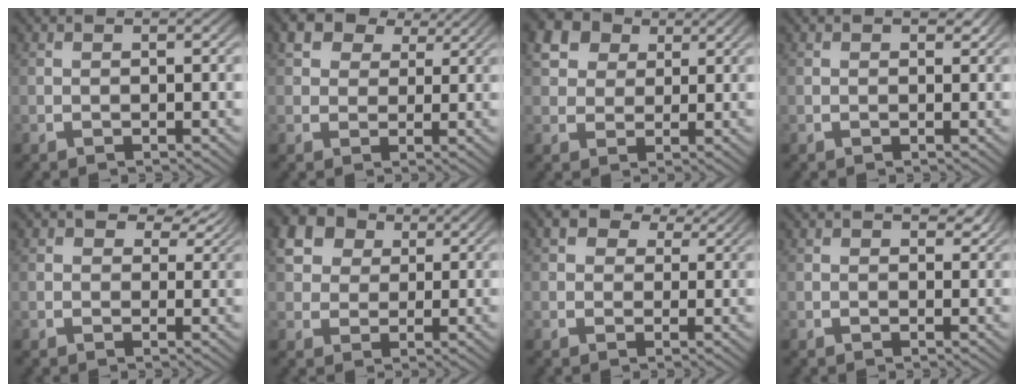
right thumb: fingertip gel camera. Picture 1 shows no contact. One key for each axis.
{"total": 5.8, "fx": 3.4, "fy": 3.8, "fz": 2.8, "tx": -0.053, "ty": 0.001, "tz": 0.056}
{"total": 8.1, "fx": 3.6, "fy": 6.2, "fz": 3.7, "tx": -0.083, "ty": 0.000, "tz": 0.057}
{"total": 0.8, "fx": 0.7, "fy": 0.4, "fz": 0.4, "tx": 0.003, "ty": 0.000, "tz": 0.009}
{"total": 3.4, "fx": 2.0, "fy": 1.9, "fz": 1.9, "tx": -0.020, "ty": 0.005, "tz": 0.028}
{"total": 9.2, "fx": 3.9, "fy": 7.2, "fz": 4.2, "tx": -0.094, "ty": 0.002, "tz": 0.060}
{"total": 4.8, "fx": 3.2, "fy": 2.7, "fz": 2.2, "tx": -0.034, "ty": 0.008, "tz": 0.046}
{"total": 1.5, "fx": 1.2, "fy": 0.7, "fz": 0.7, "tx": 0.000, "ty": 0.001, "tz": 0.018}